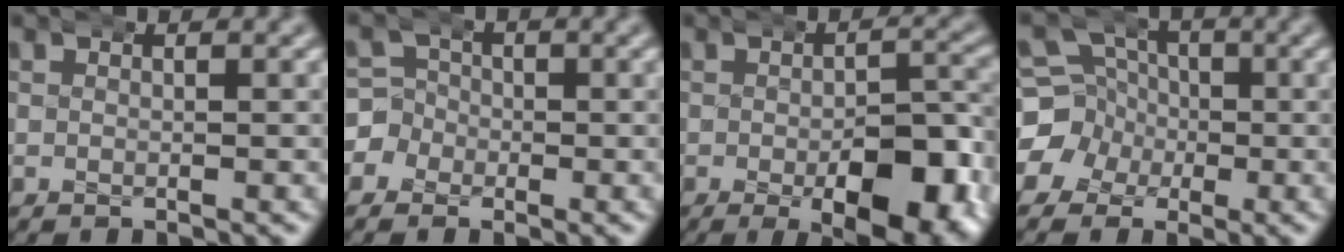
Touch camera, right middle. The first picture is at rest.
{"total": 7.5, "force": [-2.2, 7.0, 1.2], "torque": [-0.038, -0.015, -0.050]}
{"total": 9.4, "force": [-3.2, 4.1, 7.8], "torque": [-0.105, -0.022, -0.038]}
{"total": 10.1, "force": [-1.4, 9.7, 2.4], "torque": [-0.072, -0.032, -0.028]}